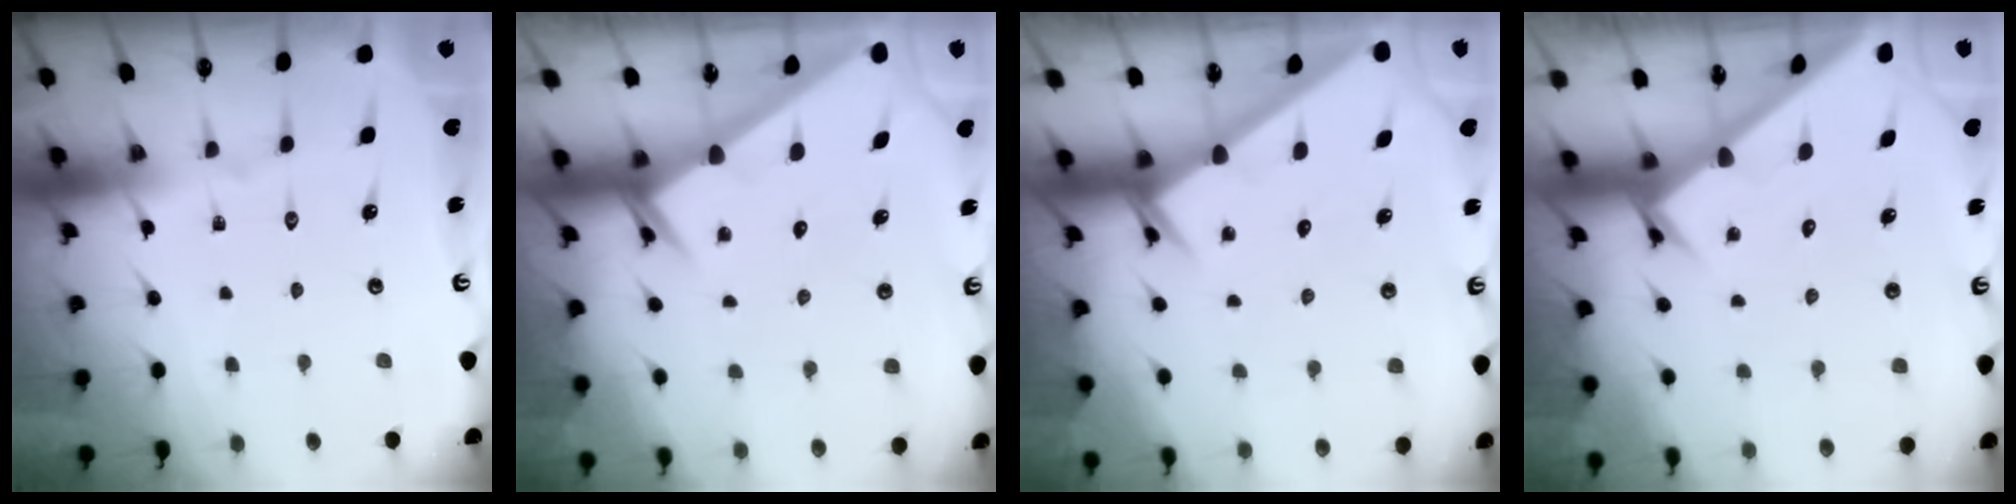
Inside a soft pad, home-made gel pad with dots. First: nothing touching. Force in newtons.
{"total": 2.6, "press": 2.6, "slide": 0.0}
{"total": 2.4, "press": 2.4, "slide": 0.1}
{"total": 2.9, "press": 2.9, "slide": 0.1}